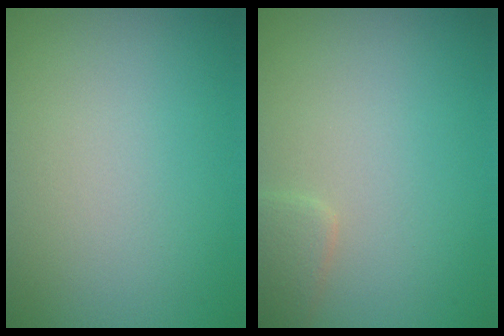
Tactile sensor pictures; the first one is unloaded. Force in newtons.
{"total": 1.6, "press": 1.6, "slide": 0.1}